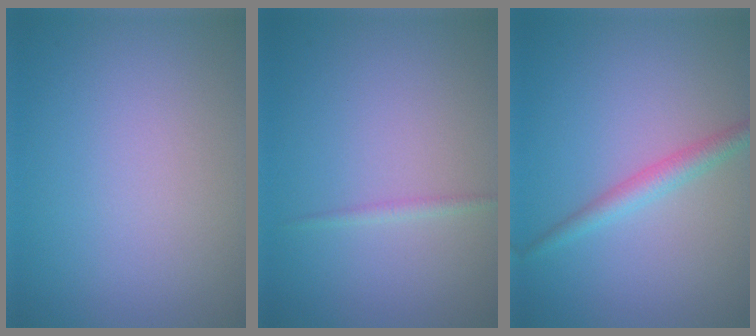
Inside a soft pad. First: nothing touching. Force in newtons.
{"total": 0.7, "press": 0.7, "slide": 0.0}
{"total": 2.2, "press": 2.2, "slide": 0.0}